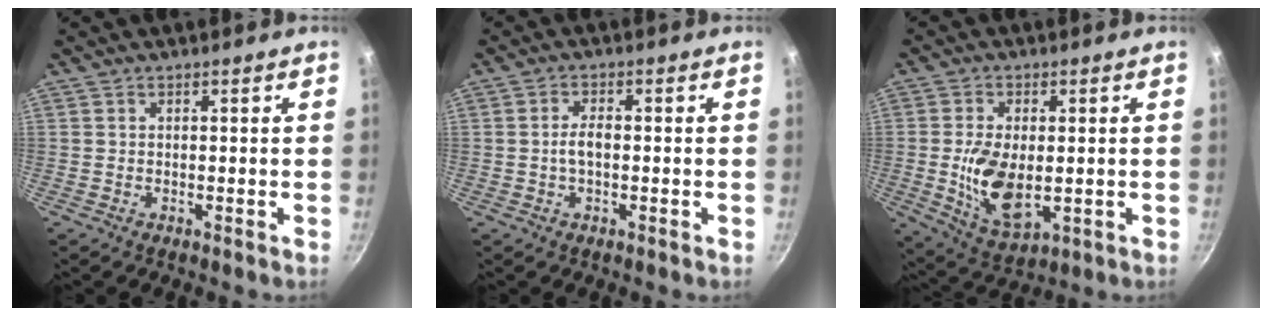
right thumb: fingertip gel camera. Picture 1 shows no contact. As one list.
[{"total": 3.0, "force": [-0.3, 1.5, 2.6], "torque": [-0.052, 0.010, -0.008]}, {"total": 11.1, "force": [-0.9, 6.0, 9.3], "torque": [-0.165, -0.014, -0.004]}]